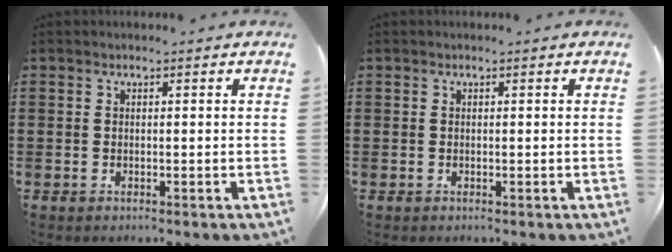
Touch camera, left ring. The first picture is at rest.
{"total": 0.0}